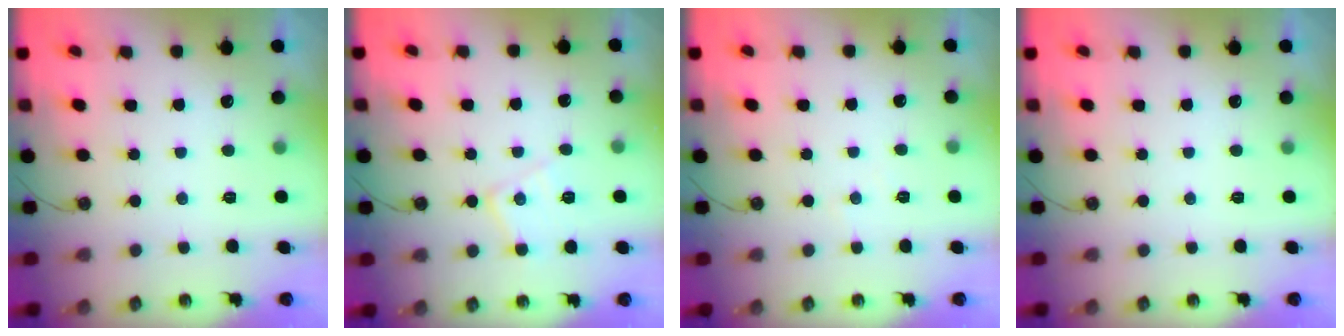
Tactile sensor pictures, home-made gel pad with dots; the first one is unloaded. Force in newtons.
{"total": 9.7, "press": 9.7, "slide": 0.6}
{"total": 2.9, "press": 2.8, "slide": 0.7}
{"total": 0.0}